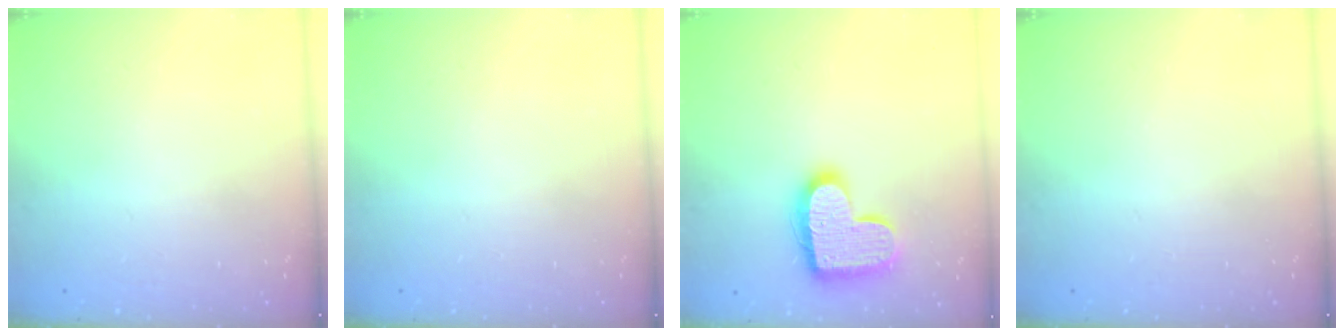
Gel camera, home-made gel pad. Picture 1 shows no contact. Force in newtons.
{"total": 0.0}
{"total": 17.2, "press": 17.2, "slide": 0.9}
{"total": 0.0}